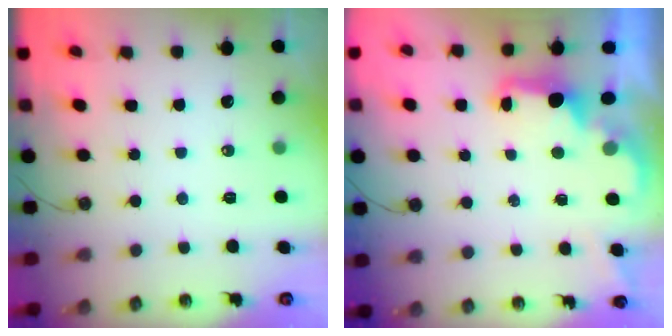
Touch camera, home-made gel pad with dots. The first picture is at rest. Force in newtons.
{"total": 2.3, "press": 2.2, "slide": 0.8}